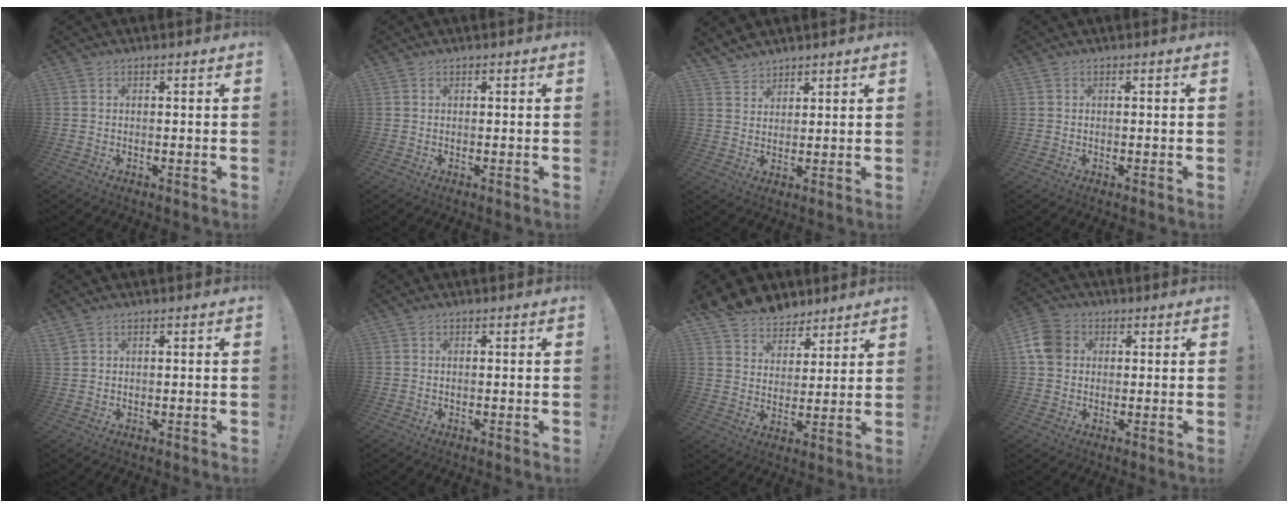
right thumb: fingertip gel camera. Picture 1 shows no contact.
{"total": 0.0}
{"total": 4.7, "force": [4.1, 2.3, 0.1], "torque": [-0.004, -0.033, 0.080]}
{"total": 0.0}
{"total": 1.6, "force": [1.1, 0.9, 0.7], "torque": [-0.016, 0.000, 0.023]}
{"total": 0.0}
{"total": 8.8, "force": [7.0, 5.2, 0.7], "torque": [-0.020, -0.057, 0.140]}
{"total": 8.9, "force": [2.0, 7.3, 4.7], "torque": [-0.083, 0.004, 0.041]}